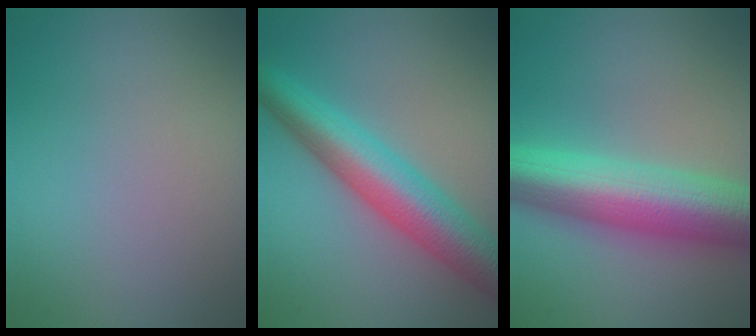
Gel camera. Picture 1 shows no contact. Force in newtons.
{"total": 7.8, "press": 7.8, "slide": 0.2}
{"total": 10.7, "press": 10.7, "slide": 0.1}